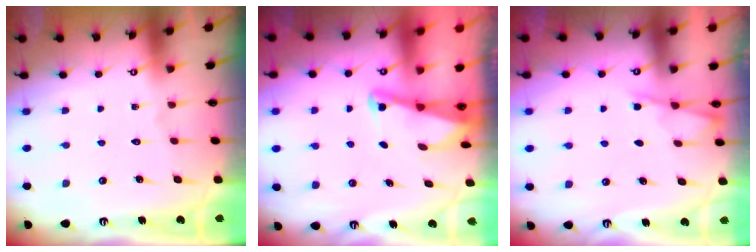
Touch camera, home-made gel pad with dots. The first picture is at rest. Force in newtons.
{"total": 2.0, "press": 2.0, "slide": 0.4}
{"total": 4.2, "press": 4.2, "slide": 0.4}